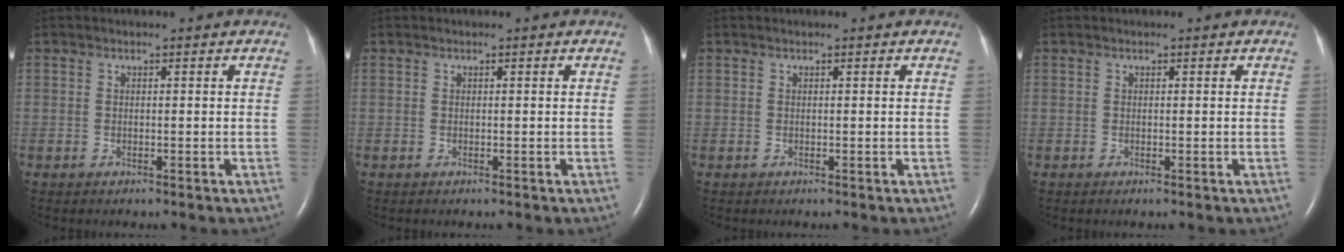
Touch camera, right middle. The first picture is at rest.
{"total": 0.0}
{"total": 0.0}
{"total": 0.0}